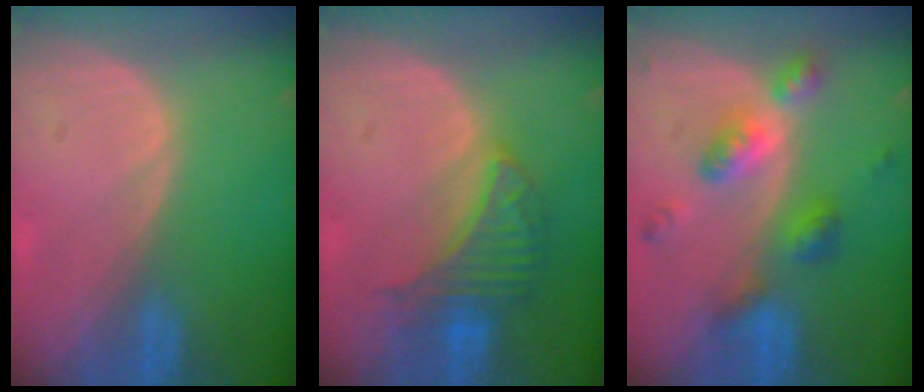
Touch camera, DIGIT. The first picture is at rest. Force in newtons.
{"total": 6.6, "press": 6.4, "slide": 1.6}
{"total": 6.9, "press": 6.9, "slide": 0.5}